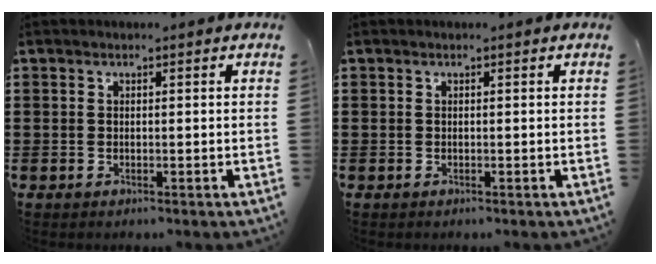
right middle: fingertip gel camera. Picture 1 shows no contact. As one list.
[{"total": 0.0}]